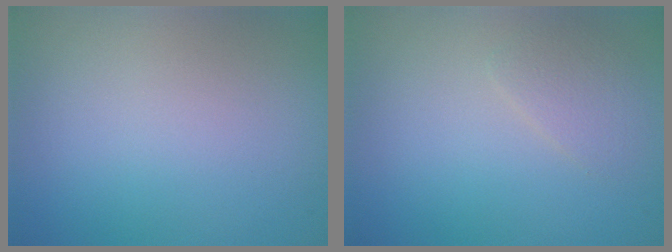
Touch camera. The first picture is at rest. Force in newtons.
{"total": 1.5, "press": 1.5, "slide": 0.1}